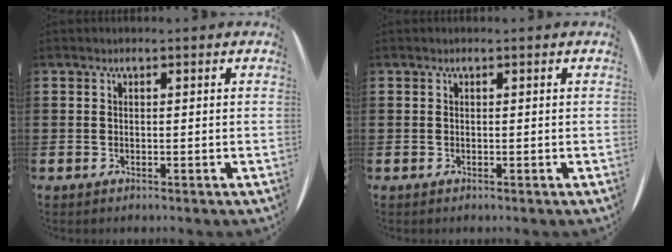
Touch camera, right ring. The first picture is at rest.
{"total": 0.0}